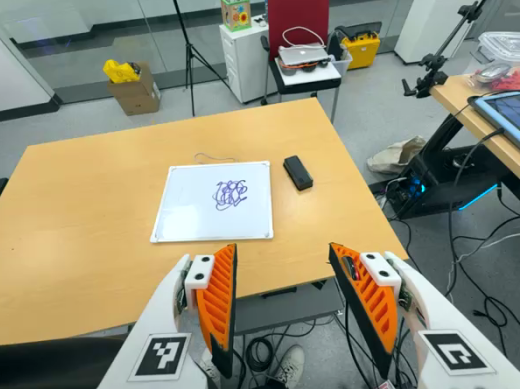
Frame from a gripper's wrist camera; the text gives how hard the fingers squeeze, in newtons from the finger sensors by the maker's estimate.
{"total": 0.0}